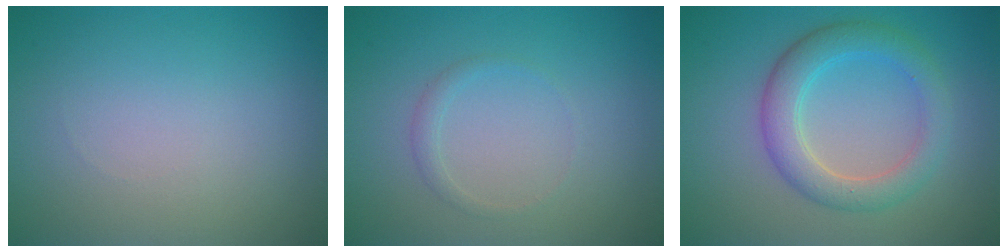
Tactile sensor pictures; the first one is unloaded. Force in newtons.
{"total": 0.9, "press": 0.9, "slide": 0.2}
{"total": 4.2, "press": 4.2, "slide": 0.3}